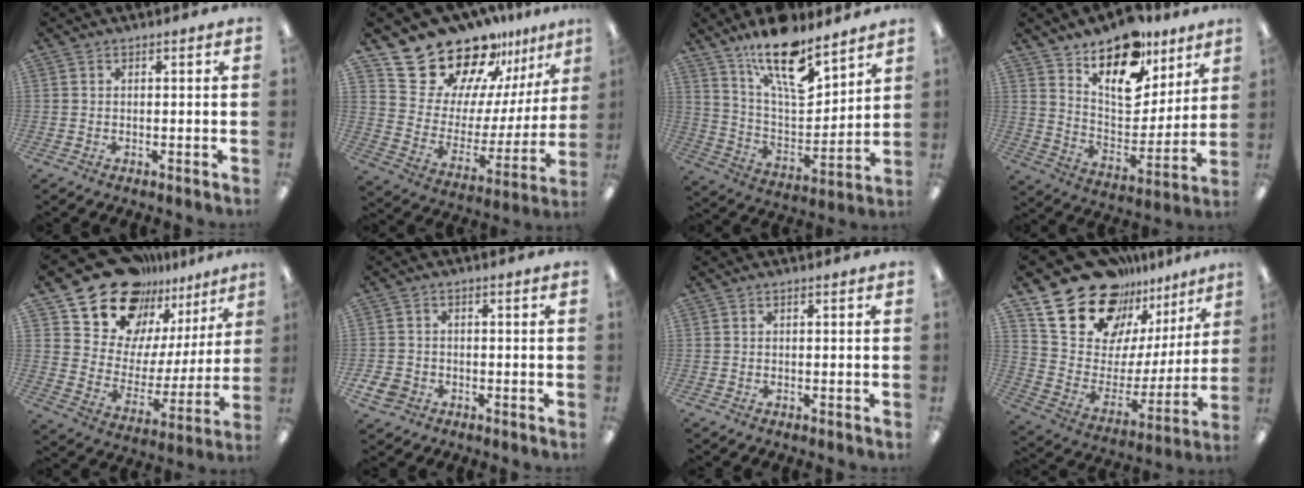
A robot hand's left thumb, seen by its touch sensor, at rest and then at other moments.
{"total": 21.6, "force": [18.9, 9.0, 5.3], "torque": [-0.101, -0.155, 0.346]}
{"total": 17.7, "force": [12.5, 6.4, 10.6], "torque": [-0.181, -0.079, 0.214]}
{"total": 17.7, "force": [12.6, 9.0, 8.7], "torque": [-0.140, -0.083, 0.223]}
{"total": 17.9, "force": [14.9, 9.1, 3.8], "torque": [-0.094, -0.126, 0.271]}
{"total": 4.2, "force": [-1.9, 3.3, 1.7], "torque": [-0.036, 0.008, -0.036]}
{"total": 0.0}
{"total": 22.7, "force": [16.9, 12.5, 8.6], "torque": [-0.153, -0.120, 0.314]}